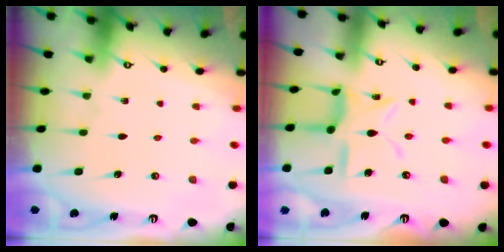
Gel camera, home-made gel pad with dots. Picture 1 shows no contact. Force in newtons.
{"total": 10.9, "press": 10.8, "slide": 0.9}